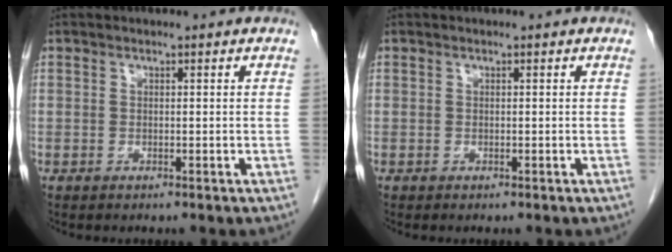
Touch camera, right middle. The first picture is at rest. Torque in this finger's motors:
{"motor_torque": [0.43, -0.45, 0.06, 0.01]}